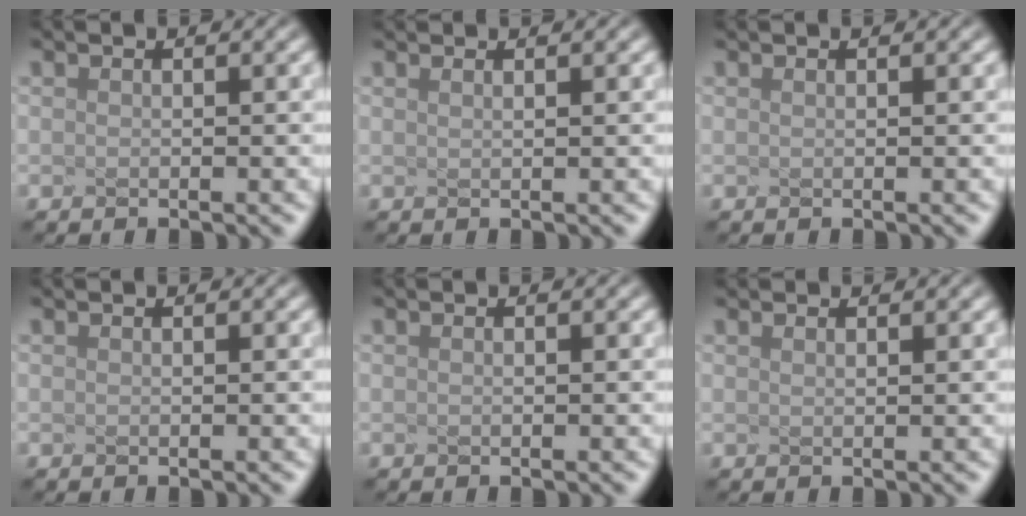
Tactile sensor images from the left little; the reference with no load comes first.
{"total": 1.1, "force": [0.8, 0.4, 0.7], "torque": [-0.005, 0.018, 0.003]}
{"total": 0.6, "force": [0.3, 0.3, 0.4], "torque": [0.000, 0.009, -0.001]}
{"total": 0.0}
{"total": 0.0}
{"total": 0.6, "force": [0.5, 0.1, 0.2], "torque": [-0.001, 0.006, 0.004]}